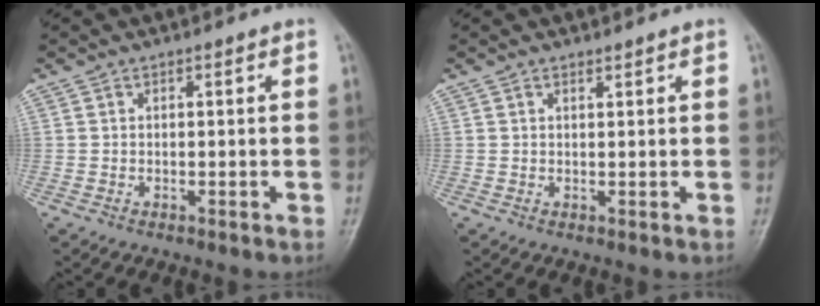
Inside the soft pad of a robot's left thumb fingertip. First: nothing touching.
{"total": 0.7, "force": [0.6, 0.2, 0.2], "torque": [-0.006, -0.005, 0.010]}